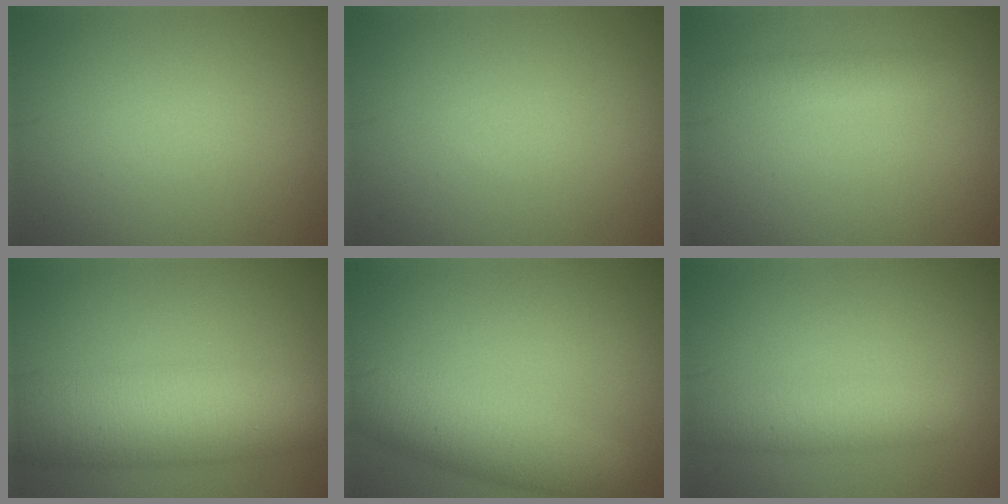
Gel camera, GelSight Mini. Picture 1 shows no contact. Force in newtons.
{"total": 0.0}
{"total": 1.6, "press": 1.6, "slide": 0.0}
{"total": 10.1, "press": 10.1, "slide": 0.1}
{"total": 6.1, "press": 6.1, "slide": 0.1}
{"total": 3.7, "press": 3.7, "slide": 0.1}